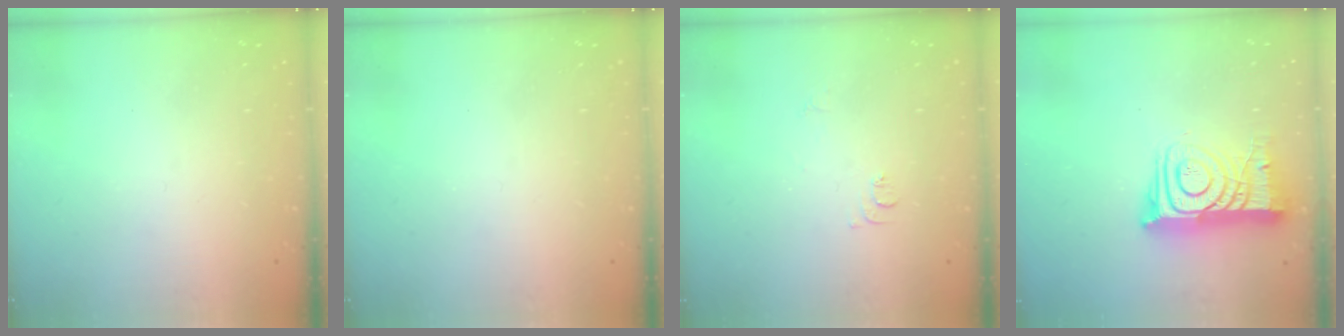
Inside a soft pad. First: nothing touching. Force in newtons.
{"total": 0.0}
{"total": 5.7, "press": 5.6, "slide": 0.7}
{"total": 12.5, "press": 12.4, "slide": 1.3}